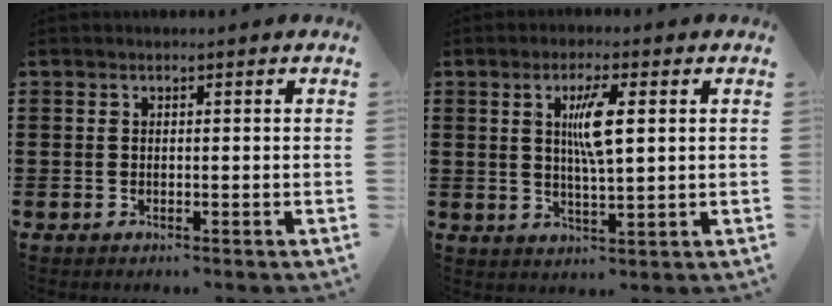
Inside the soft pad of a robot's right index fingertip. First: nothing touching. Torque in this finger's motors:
{"motor_torque": [0.41, -0.01, 0.27, 0.14]}